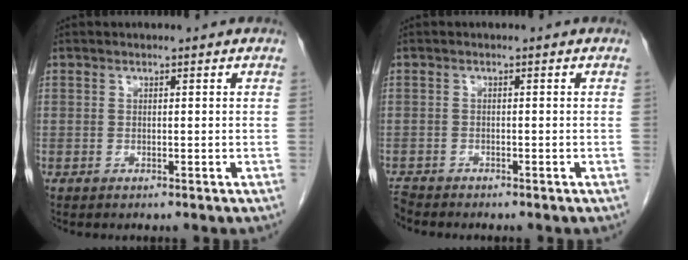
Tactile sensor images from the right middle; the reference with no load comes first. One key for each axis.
{"total": 1.9, "fx": -1.9, "fy": 0.1, "fz": -0.1, "tx": -0.003, "ty": -0.011, "tz": -0.035}